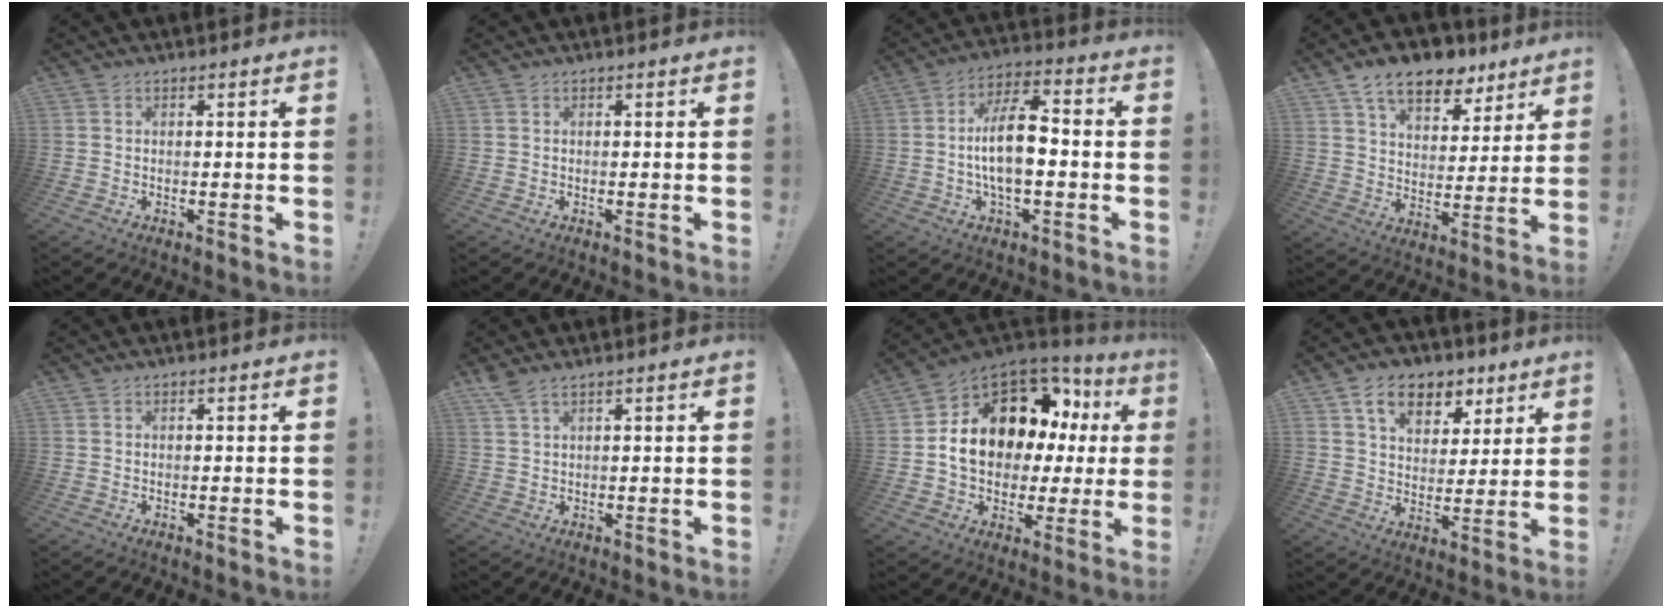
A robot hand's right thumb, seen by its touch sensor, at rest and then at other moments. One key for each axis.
{"total": 0.0}
{"total": 13.1, "fx": -1.8, "fy": 5.6, "fz": 11.8, "tx": -0.217, "ty": 0.009, "tz": -0.039}
{"total": 13.7, "fx": 9.3, "fy": 7.3, "fz": 6.8, "tx": -0.098, "ty": -0.056, "tz": 0.168}
{"total": 0.0}
{"total": 3.1, "fx": 2.5, "fy": 0.5, "fz": 1.8, "tx": -0.039, "ty": -0.011, "tz": 0.047}
{"total": 14.7, "fx": 4.4, "fy": 10.1, "fz": 9.7, "tx": -0.156, "ty": -0.028, "tz": 0.093}
{"total": 12.3, "fx": 7.1, "fy": 8.1, "fz": 5.8, "tx": -0.080, "ty": -0.034, "tz": 0.132}